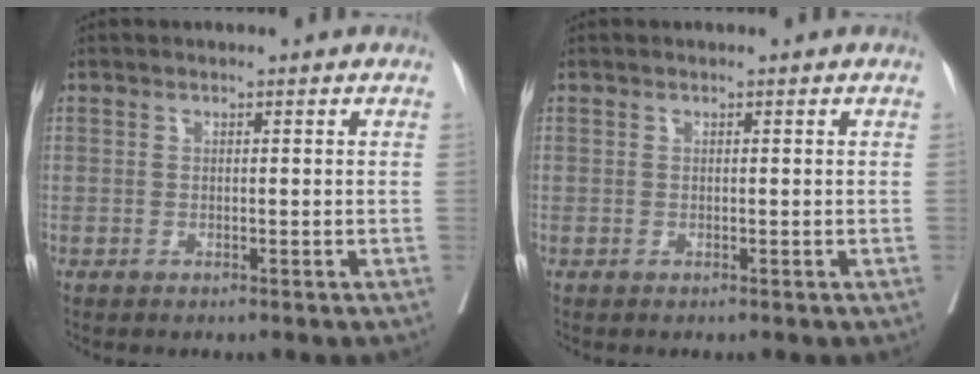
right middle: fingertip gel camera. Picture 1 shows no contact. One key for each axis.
{"total": 0.0}